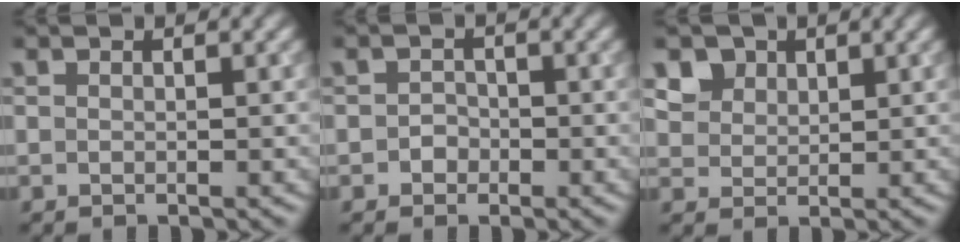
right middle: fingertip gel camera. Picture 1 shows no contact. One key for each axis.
{"total": 1.2, "fx": -0.4, "fy": 1.1, "fz": 0.3, "tx": 0.001, "ty": 0.001, "tz": -0.009}
{"total": 4.2, "fx": 2.6, "fy": 3.0, "fz": 1.6, "tx": -0.055, "ty": -0.004, "tz": 0.056}